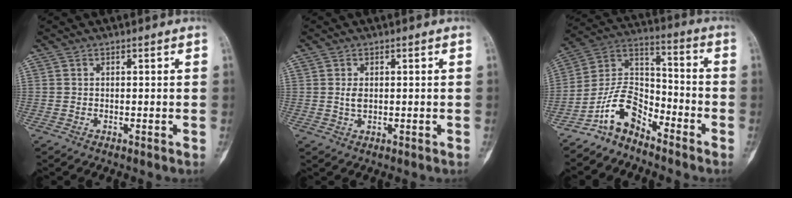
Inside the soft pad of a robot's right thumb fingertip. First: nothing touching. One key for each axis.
{"total": 1.9, "fx": 0.1, "fy": 1.2, "fz": 1.5, "tx": -0.027, "ty": -0.002, "tz": 0.004}
{"total": 10.2, "fx": -7.5, "fy": 5.1, "fz": 4.7, "tx": -0.078, "ty": 0.088, "tz": -0.156}